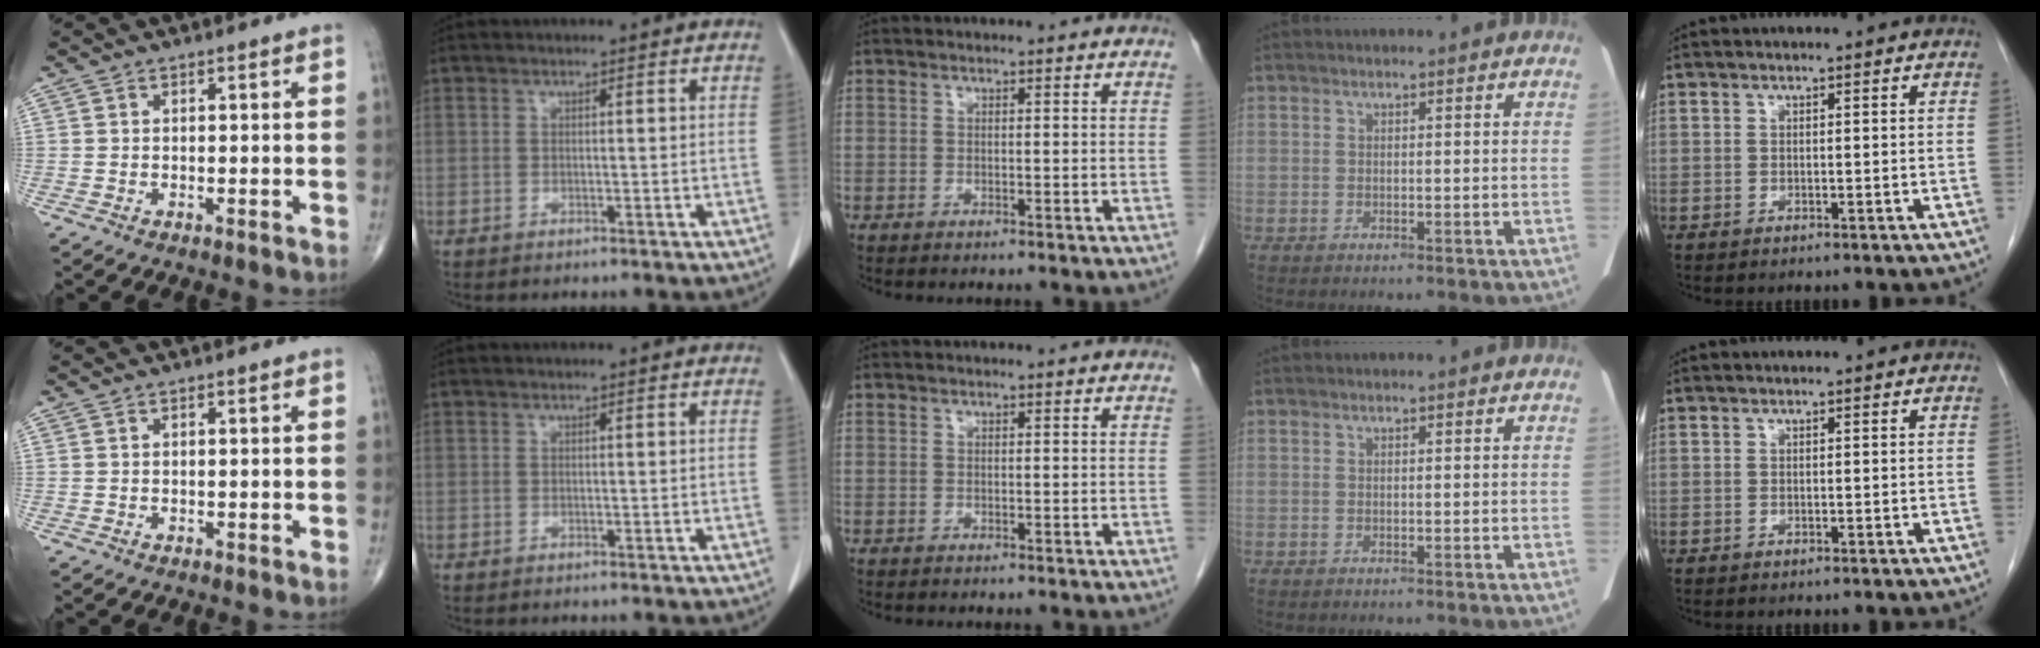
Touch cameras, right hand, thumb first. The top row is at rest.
{}